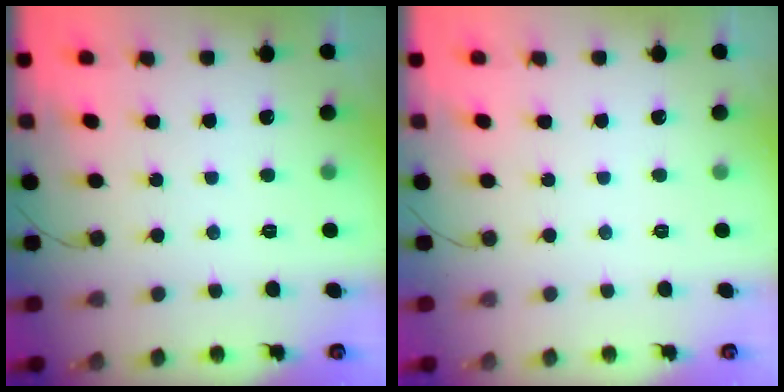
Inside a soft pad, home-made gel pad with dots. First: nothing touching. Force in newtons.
{"total": 0.0}